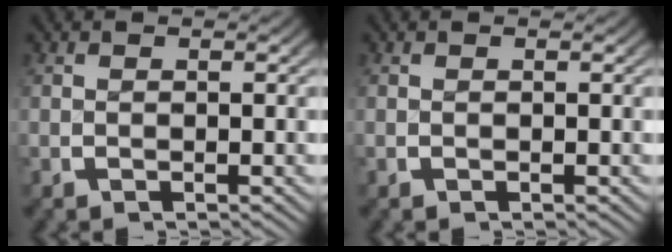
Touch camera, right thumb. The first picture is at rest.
{"total": 0.0}